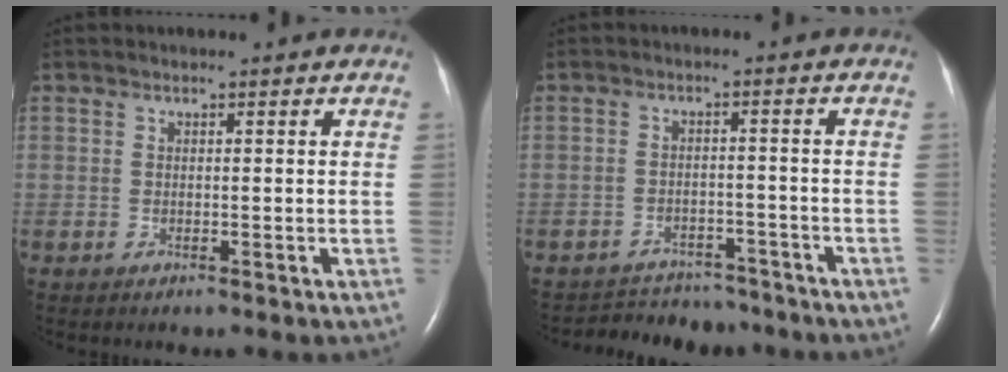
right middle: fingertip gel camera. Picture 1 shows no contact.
{"total": 8.7, "force": [-8.1, 3.2, 0.4], "torque": [-0.004, 0.013, -0.106]}